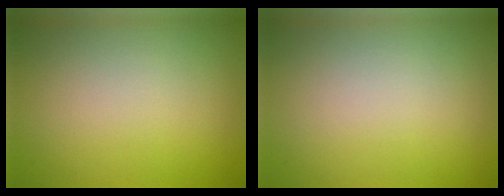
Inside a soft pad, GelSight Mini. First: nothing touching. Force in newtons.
{"total": 0.0}